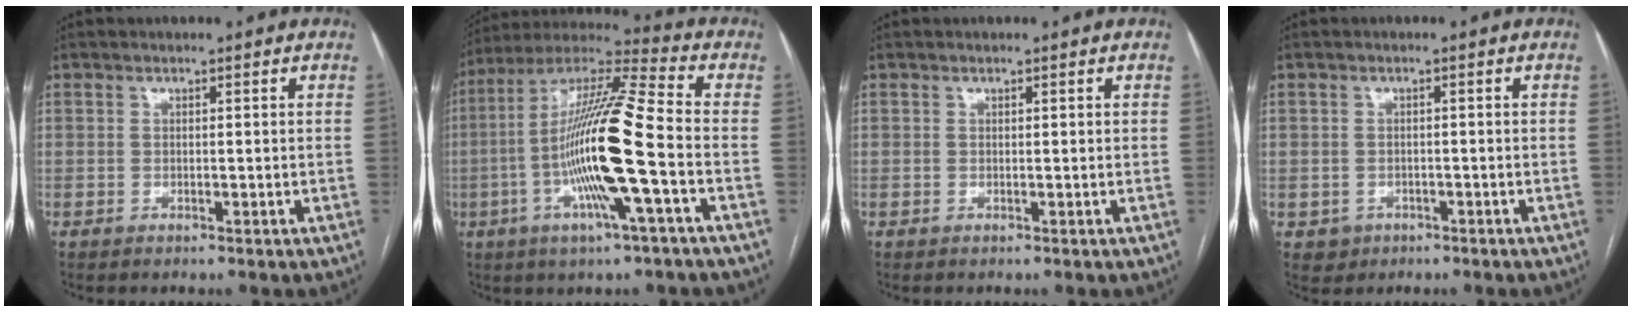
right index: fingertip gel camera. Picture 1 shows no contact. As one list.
[{"total": 18.1, "force": [-3.9, 0.3, 17.6], "torque": [-0.343, -0.003, -0.081]}, {"total": 0.0}, {"total": 2.5, "force": [-1.1, 2.2, 0.2], "torque": [0.002, 0.008, -0.011]}]